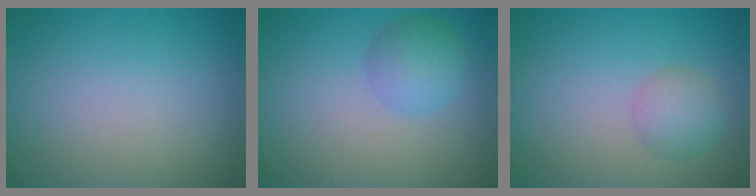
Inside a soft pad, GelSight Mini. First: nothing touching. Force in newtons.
{"total": 2.9, "press": 2.9, "slide": 0.1}
{"total": 2.5, "press": 2.5, "slide": 0.0}